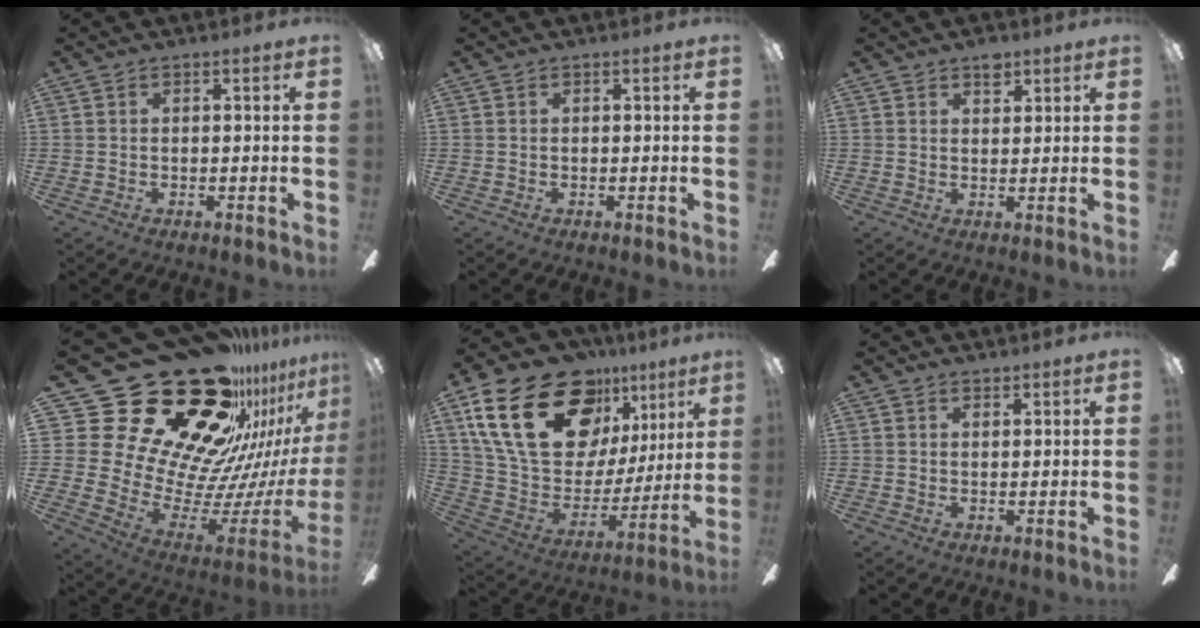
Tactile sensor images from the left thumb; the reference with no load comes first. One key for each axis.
{"total": 0.0}
{"total": 3.8, "fx": 2.6, "fy": 2.1, "fz": 1.8, "tx": -0.007, "ty": -0.012, "tz": 0.040}
{"total": 38.9, "fx": 22.9, "fy": 21.2, "fz": 23.2, "tx": -0.347, "ty": -0.228, "tz": 0.485}
{"total": 29.3, "fx": 15.6, "fy": 16.9, "fz": 18.2, "tx": -0.346, "ty": -0.082, "tz": 0.296}
{"total": 1.2, "fx": 1.1, "fy": 0.5, "fz": 0.2, "tx": 0.003, "ty": -0.003, "tz": 0.019}